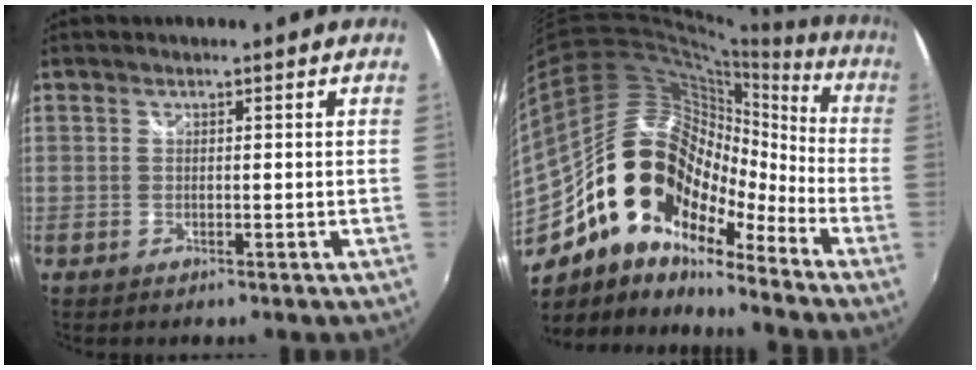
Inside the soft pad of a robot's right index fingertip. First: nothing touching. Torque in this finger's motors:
{"motor_torque": [0.16, -0.32, -0.10, -0.12]}